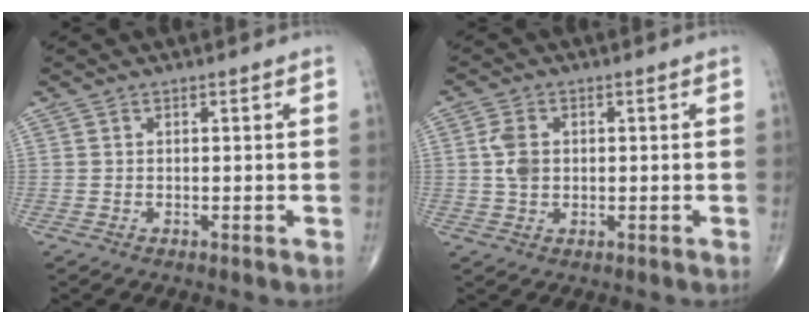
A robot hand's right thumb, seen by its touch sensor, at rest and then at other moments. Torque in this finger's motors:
{"motor_torque": [0.52, 1.04, 0.68, -0.14, 0.07]}